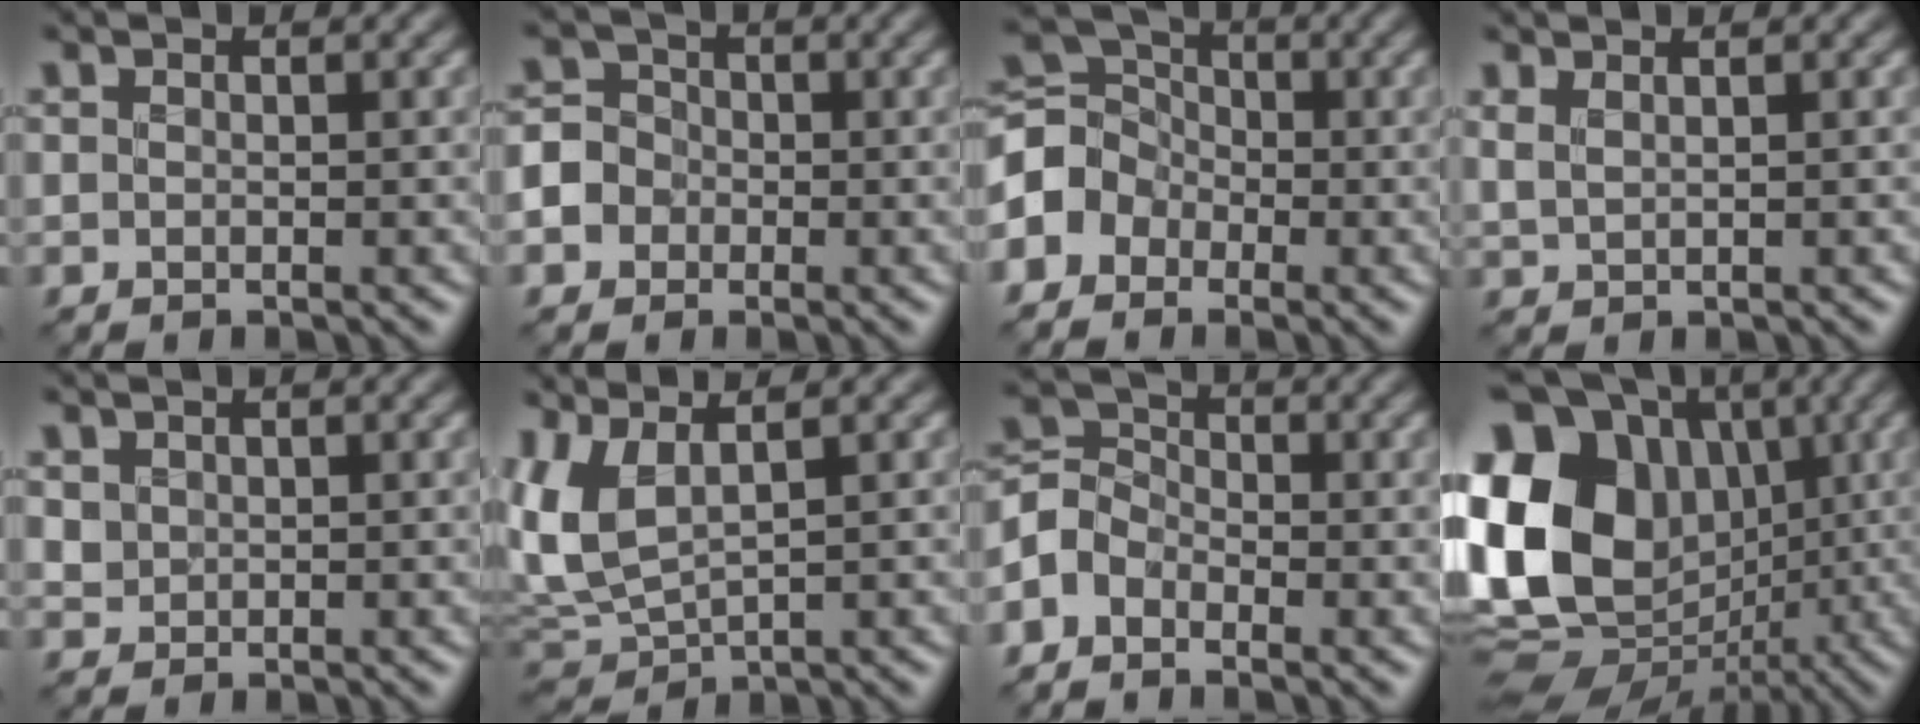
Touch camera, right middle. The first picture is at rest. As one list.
[{"total": 4.8, "force": [-2.1, 4.2, 0.6], "torque": [0.013, 0.015, -0.065]}, {"total": 3.6, "force": [-2.0, 2.9, 0.8], "torque": [-0.007, 0.011, -0.058]}, {"total": 0.9, "force": [0.7, 0.1, 0.6], "torque": [-0.013, 0.003, 0.016]}, {"total": 2.1, "force": [0.8, 1.6, 1.0], "torque": [-0.048, 0.008, 0.024]}, {"total": 5.0, "force": [1.1, 2.2, 4.3], "torque": [-0.107, 0.003, 0.018]}, {"total": 2.6, "force": [-2.0, 1.5, 0.3], "torque": [0.002, 0.011, -0.052]}, {"total": 16.5, "force": [0.5, 12.9, 10.4], "torque": [-0.215, 0.023, -0.005]}]